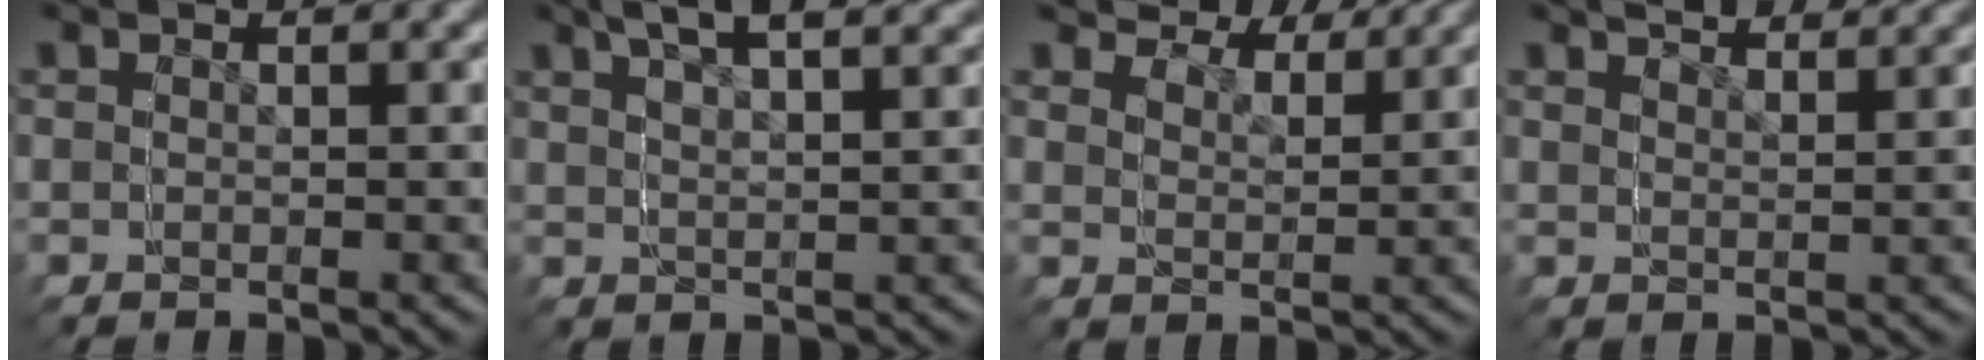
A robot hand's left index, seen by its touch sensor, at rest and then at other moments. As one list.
[{"total": 3.0, "force": [3.0, -0.2, 0.4], "torque": [-0.016, 0.013, 0.042]}, {"total": 4.5, "force": [3.5, 2.8, 0.7], "torque": [-0.012, 0.002, 0.046]}, {"total": 2.6, "force": [2.5, 0.6, 0.5], "torque": [-0.005, 0.009, 0.039]}]